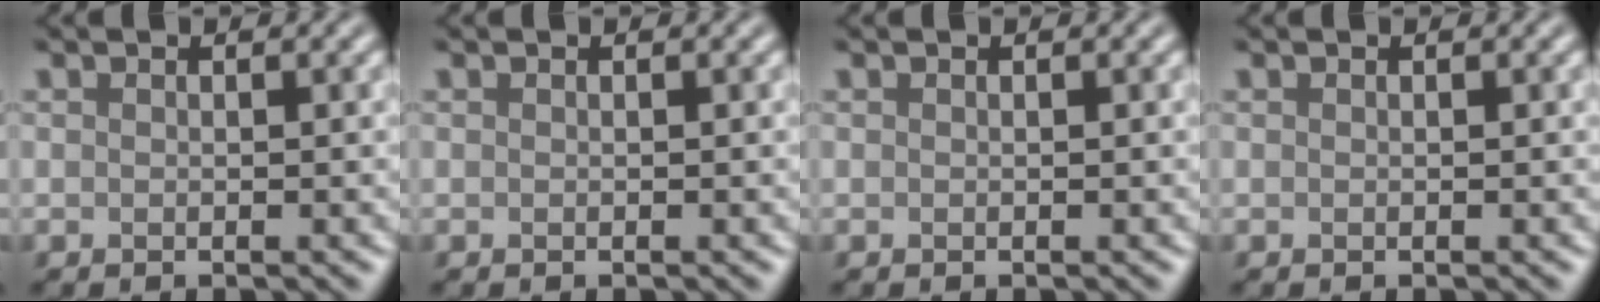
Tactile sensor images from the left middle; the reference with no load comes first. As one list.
[{"total": 0.0}, {"total": 0.0}, {"total": 0.0}]